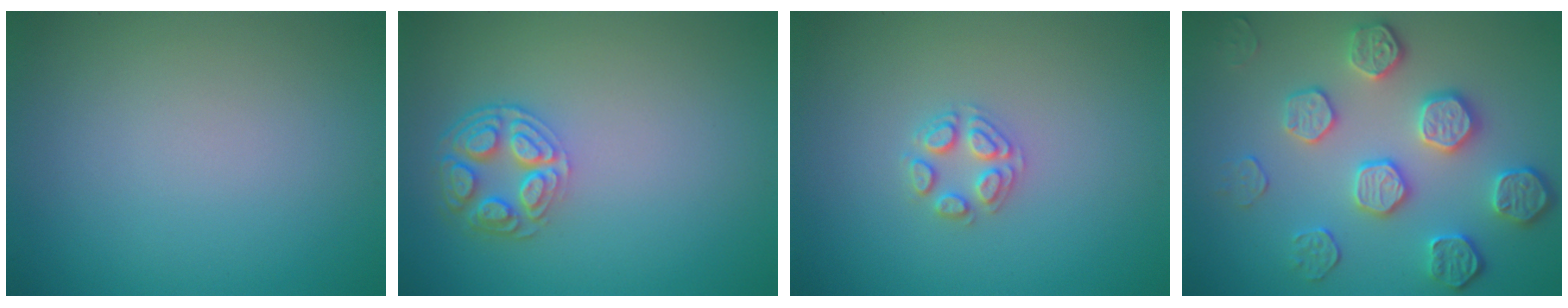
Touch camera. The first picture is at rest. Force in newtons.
{"total": 4.3, "press": 3.4, "slide": 2.7}
{"total": 2.2, "press": 2.2, "slide": 0.2}
{"total": 4.7, "press": 4.3, "slide": 1.8}